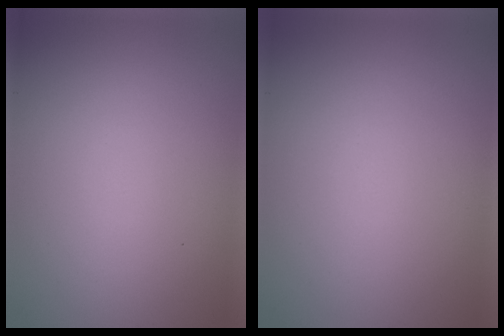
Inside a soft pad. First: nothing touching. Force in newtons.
{"total": 0.0}